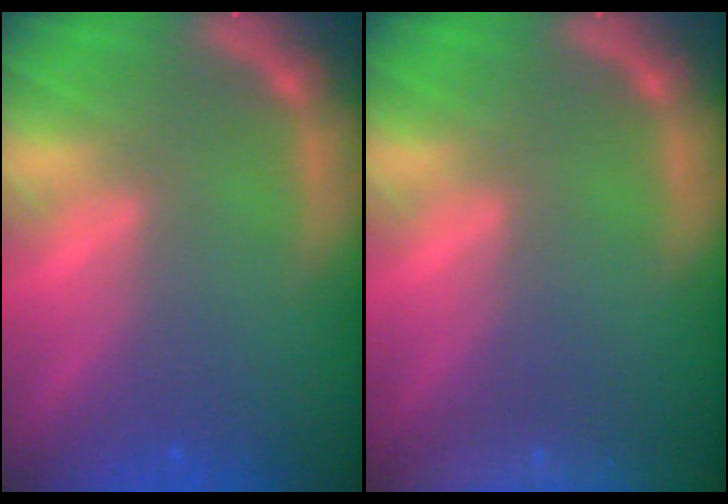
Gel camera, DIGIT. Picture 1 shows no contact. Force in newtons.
{"total": 9.5}